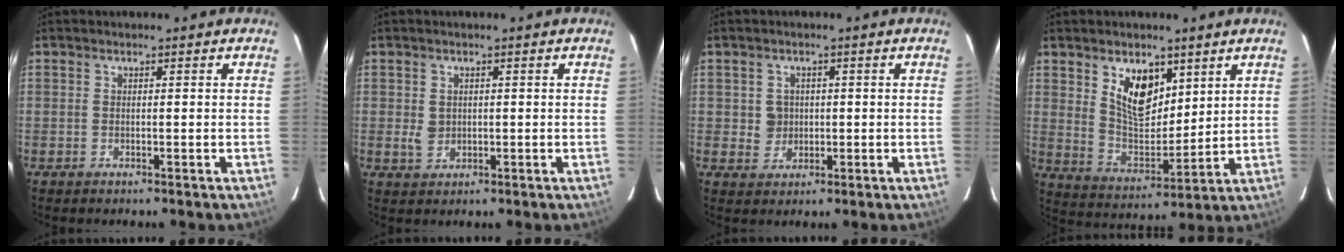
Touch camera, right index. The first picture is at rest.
{"total": 2.6, "force": [0.0, 2.3, 1.1], "torque": [-0.019, 0.002, 0.006]}
{"total": 3.4, "force": [0.1, 3.4, 0.4], "torque": [-0.005, 0.010, 0.006]}
{"total": 10.7, "force": [5.4, 6.0, 7.0], "torque": [-0.120, -0.002, 0.111]}